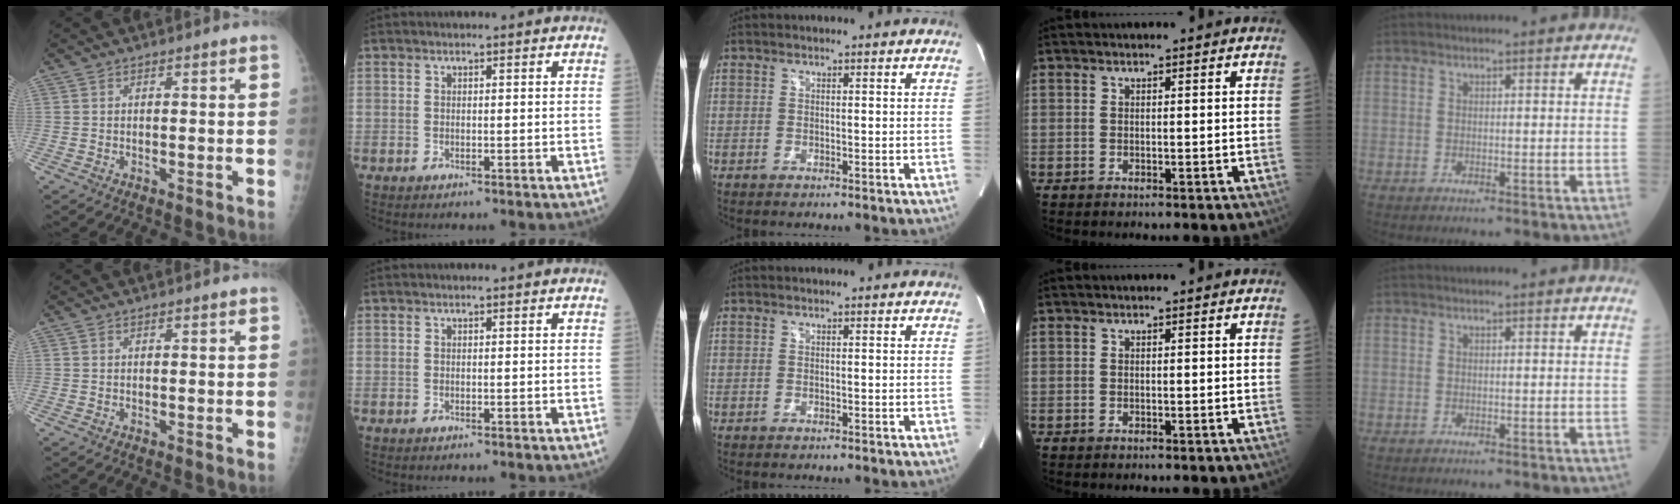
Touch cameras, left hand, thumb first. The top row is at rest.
{}